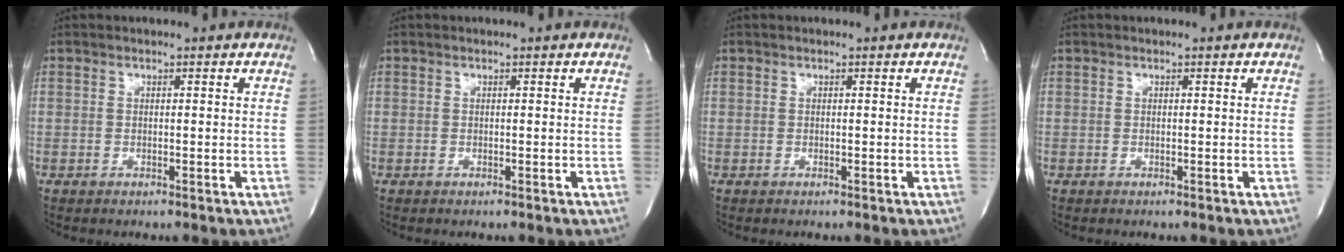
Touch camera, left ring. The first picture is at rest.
{"total": 0.0}
{"total": 0.0}
{"total": 0.0}